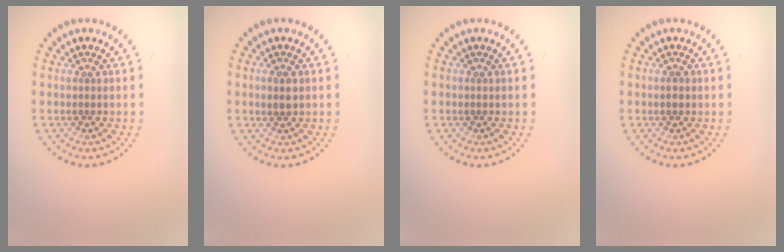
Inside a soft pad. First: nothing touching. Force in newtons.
{"total": 1.4, "press": 1.4, "slide": 0.3}
{"total": 0.0}
{"total": 1.0, "press": 0.9, "slide": 0.2}